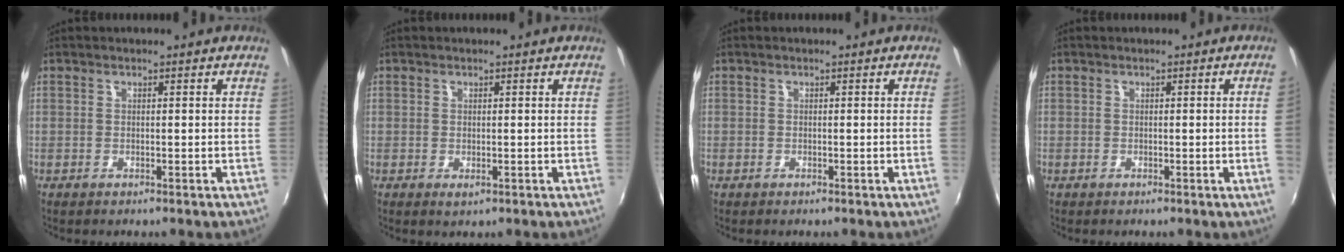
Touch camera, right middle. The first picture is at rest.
{"total": 0.8, "force": [-0.1, 0.5, 0.6], "torque": [-0.012, -0.003, -0.001]}
{"total": 0.0}
{"total": 1.2, "force": [0.0, -0.7, 1.0], "torque": [-0.008, -0.008, 0.000]}